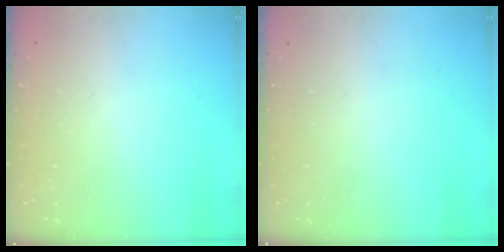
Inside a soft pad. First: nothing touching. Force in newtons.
{"total": 0.0}